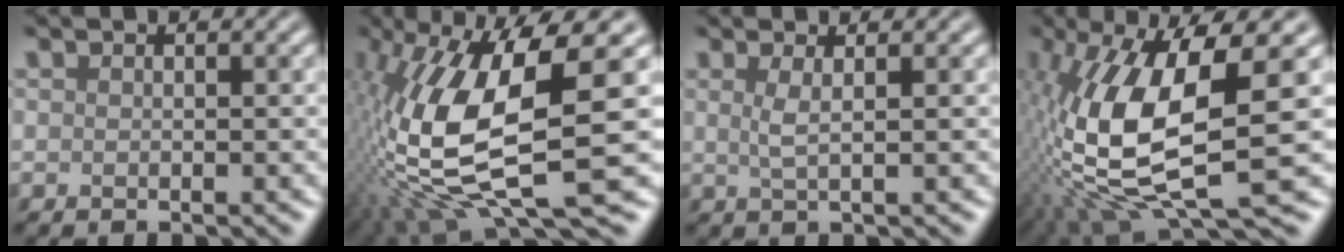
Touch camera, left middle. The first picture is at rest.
{"total": 14.1, "force": [0.2, 4.6, 13.4], "torque": [-0.292, -0.025, 0.019]}
{"total": 1.8, "force": [0.6, 0.5, 1.6], "torque": [-0.030, -0.002, 0.007]}
{"total": 12.8, "force": [-0.2, 4.3, 12.0], "torque": [-0.256, -0.015, -0.002]}